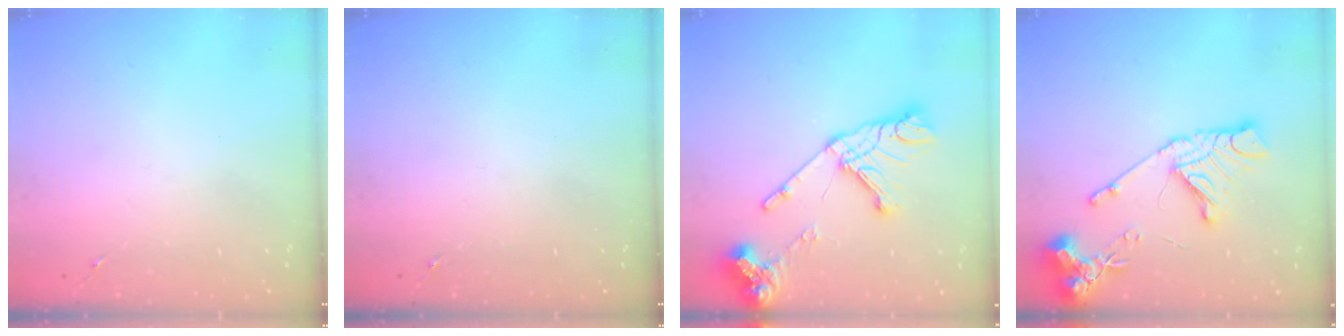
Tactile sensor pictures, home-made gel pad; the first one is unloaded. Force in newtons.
{"total": 0.0}
{"total": 19.2, "press": 19.1, "slide": 2.3}
{"total": 16.4, "press": 16.3, "slide": 1.9}